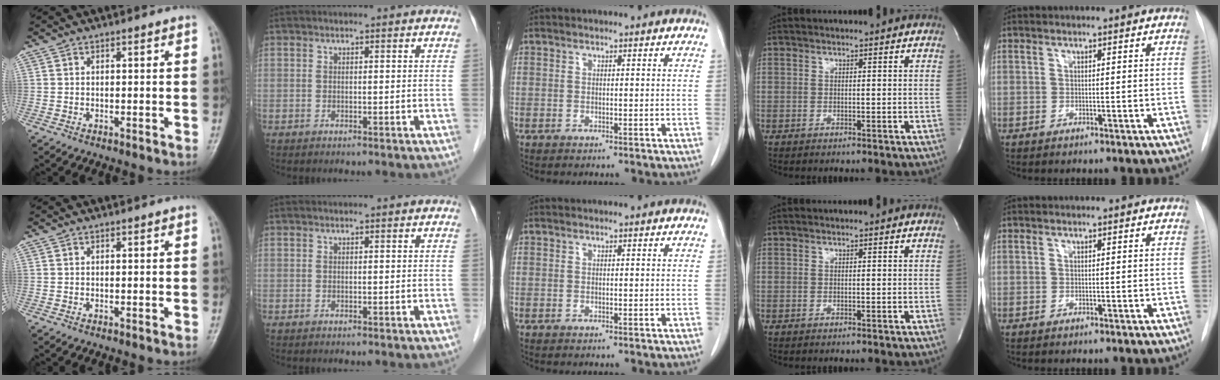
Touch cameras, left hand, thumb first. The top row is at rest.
{}